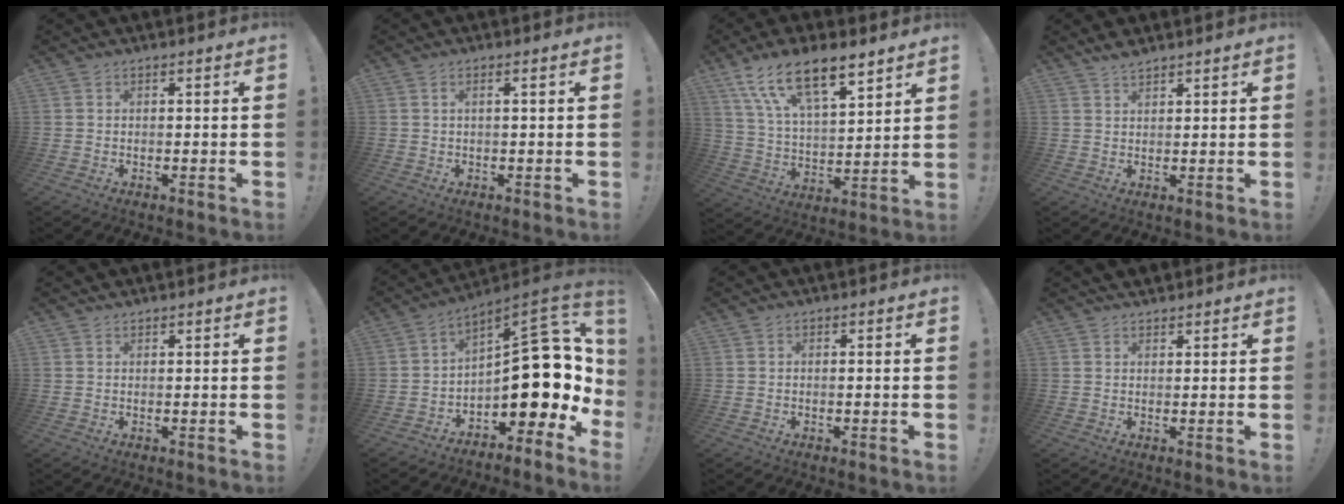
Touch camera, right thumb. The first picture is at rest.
{"total": 1.4, "force": [0.1, -0.2, 1.3], "torque": [-0.025, -0.001, 0.001]}
{"total": 15.9, "force": [10.9, 5.8, 10.1], "torque": [-0.175, -0.068, 0.195]}
{"total": 3.5, "force": [3.2, 0.9, 1.2], "torque": [-0.018, -0.018, 0.059]}
{"total": 0.8, "force": [0.8, 0.0, 0.0], "torque": [0.001, -0.001, 0.015]}
{"total": 18.7, "force": [0.3, 9.9, 15.8], "torque": [-0.190, -0.017, 0.014]}
{"total": 0.5, "force": [-0.1, 0.0, 0.5], "torque": [-0.001, -0.003, -0.003]}
{"total": 2.2, "force": [1.9, 1.0, 0.3], "torque": [0.001, -0.010, 0.035]}